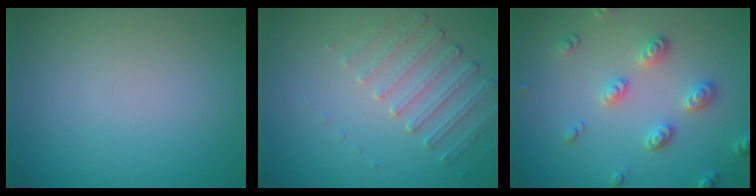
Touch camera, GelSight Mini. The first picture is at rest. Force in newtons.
{"total": 2.2, "press": 1.8, "slide": 1.2}
{"total": 2.9, "press": 2.8, "slide": 0.4}